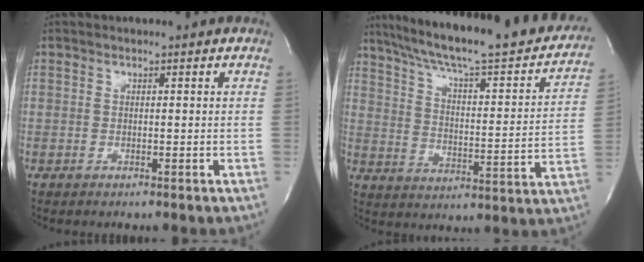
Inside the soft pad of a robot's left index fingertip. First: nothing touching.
{"total": 29.1, "force": [24.4, 4.3, 15.4], "torque": [-0.242, -0.030, 0.321]}